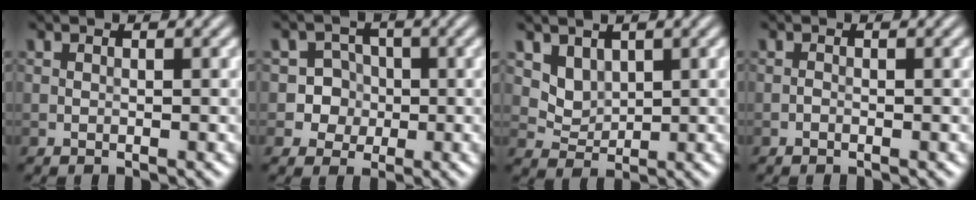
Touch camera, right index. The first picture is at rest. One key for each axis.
{"total": 4.0, "fx": -0.5, "fy": 3.9, "fz": 0.7, "tx": 0.009, "ty": 0.016, "tz": -0.018}
{"total": 2.7, "fx": 1.4, "fy": 2.0, "fz": 1.2, "tx": -0.030, "ty": -0.020, "tz": 0.047}
{"total": 0.0}